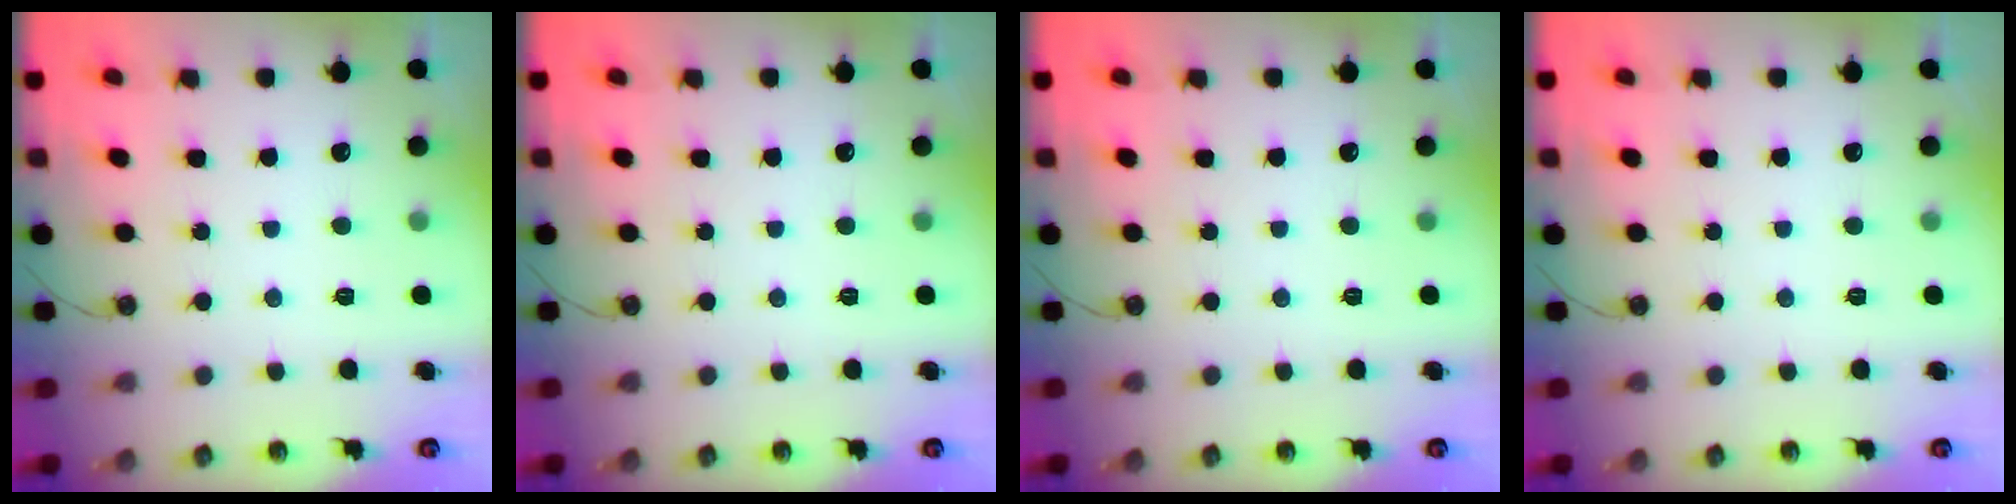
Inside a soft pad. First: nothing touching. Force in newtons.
{"total": 0.0}
{"total": 0.0}
{"total": 0.0}